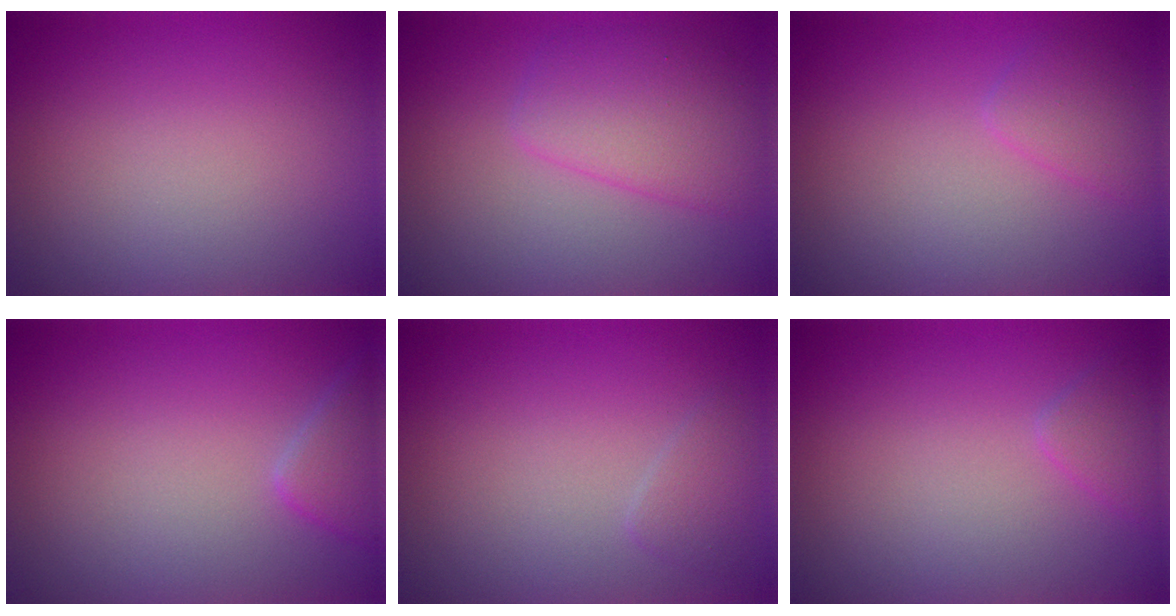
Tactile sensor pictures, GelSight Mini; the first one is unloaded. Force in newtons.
{"total": 4.1, "press": 4.1, "slide": 0.2}
{"total": 1.8, "press": 1.8, "slide": 0.1}
{"total": 2.4, "press": 2.3, "slide": 0.1}
{"total": 1.3, "press": 1.3, "slide": 0.0}
{"total": 1.5, "press": 1.5, "slide": 0.1}